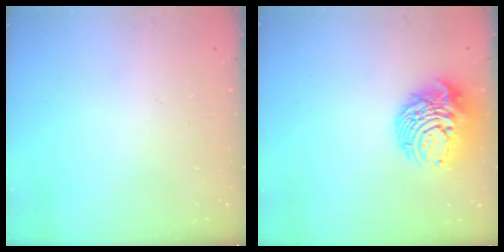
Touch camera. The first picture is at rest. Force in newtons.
{"total": 12.1, "press": 12.0, "slide": 1.0}